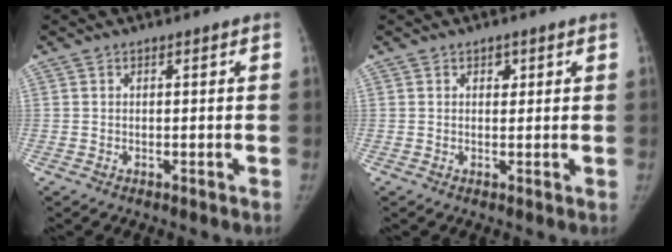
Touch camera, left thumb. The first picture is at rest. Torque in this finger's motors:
{"motor_torque": [0.27, 0.18, 0.45, 0.01, 0.03]}